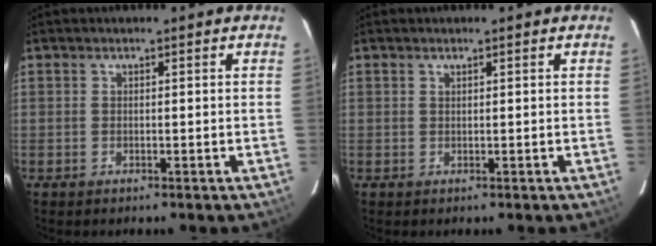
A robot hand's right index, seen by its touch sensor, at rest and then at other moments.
{"total": 0.0}